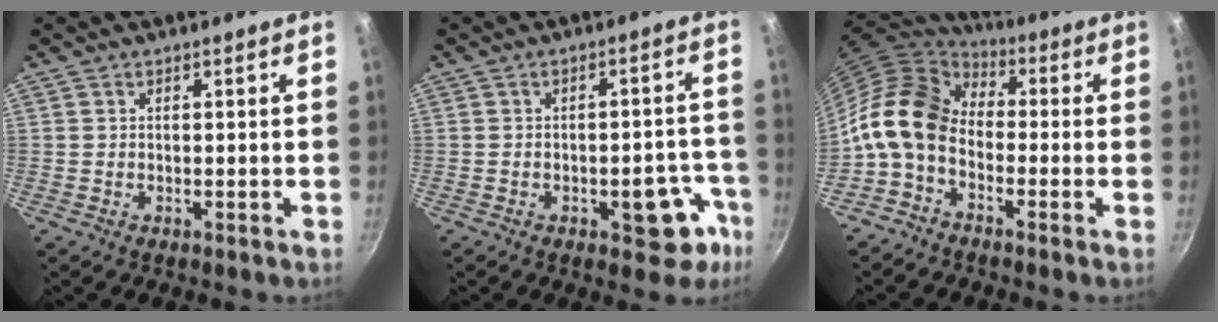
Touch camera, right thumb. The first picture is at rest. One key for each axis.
{"total": 9.5, "fx": -4.4, "fy": 5.0, "fz": 6.8, "tx": -0.023, "ty": 0.037, "tz": -0.050}
{"total": 13.1, "fx": -2.4, "fy": 9.2, "fz": 9.0, "tx": -0.152, "ty": 0.044, "tz": -0.071}